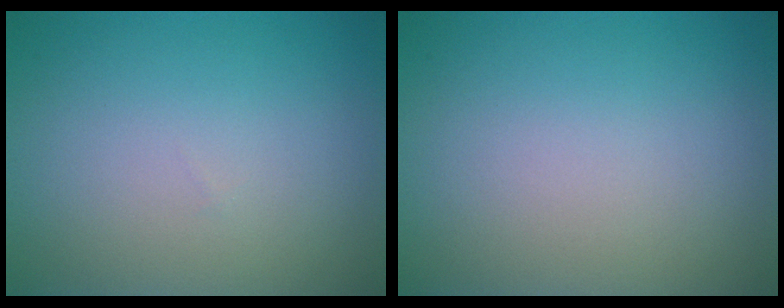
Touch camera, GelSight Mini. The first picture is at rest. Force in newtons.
{"total": 0.0}